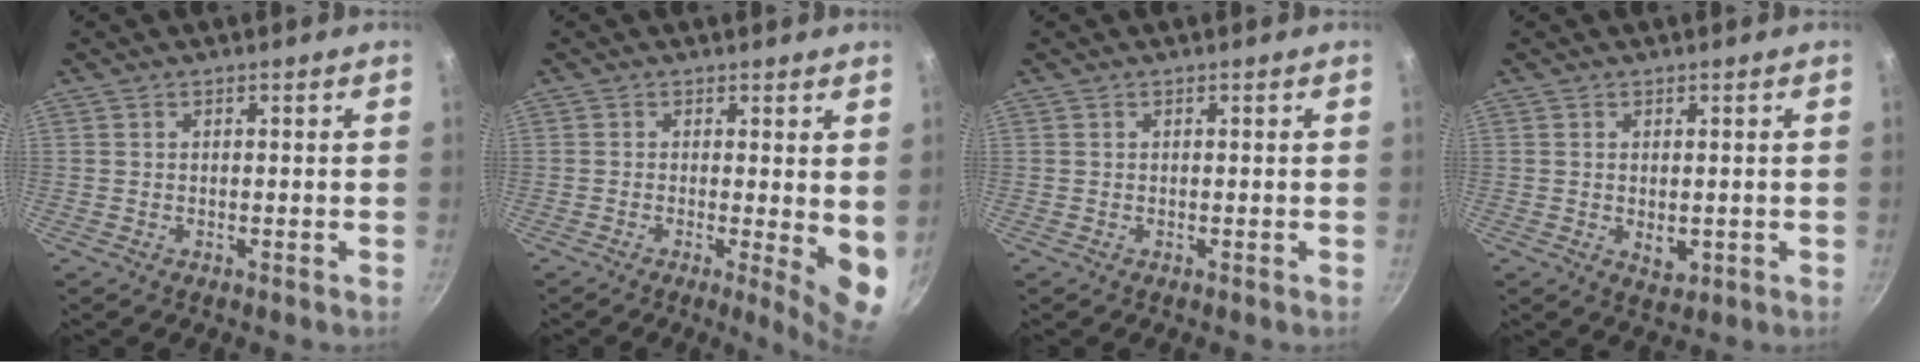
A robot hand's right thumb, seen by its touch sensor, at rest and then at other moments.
{"total": 7.3, "force": [-0.2, 1.8, 7.1], "torque": [-0.088, -0.020, -0.002]}
{"total": 0.0}
{"total": 3.0, "force": [-0.2, 1.9, 2.4], "torque": [-0.035, -0.008, 0.000]}